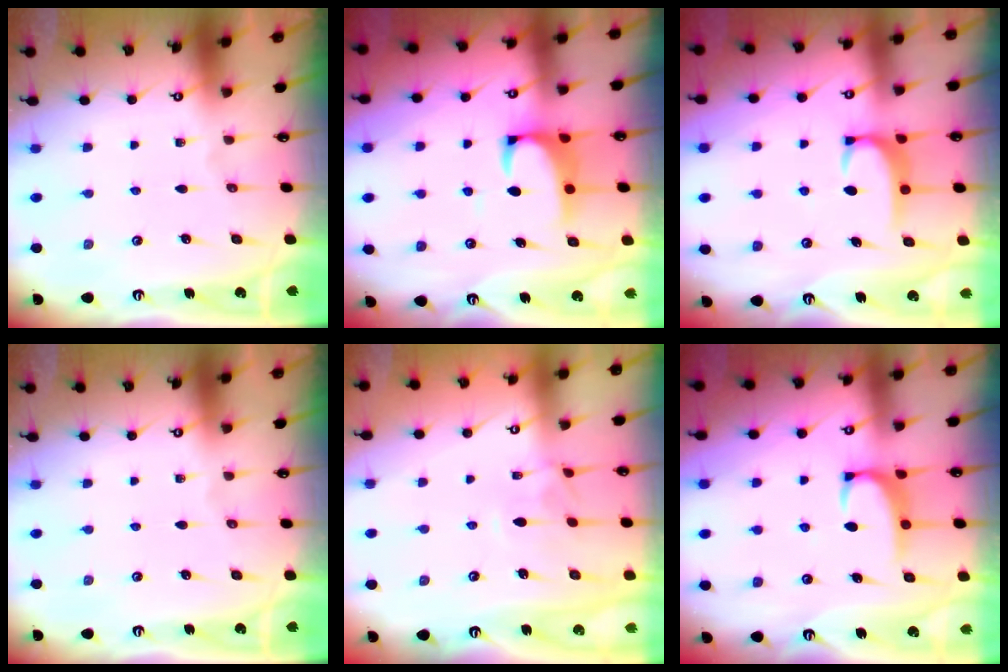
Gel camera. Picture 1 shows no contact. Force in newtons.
{"total": 2.3, "press": 2.1, "slide": 0.9}
{"total": 2.6, "press": 2.6, "slide": 0.4}
{"total": 0.0}
{"total": 2.6, "press": 2.5, "slide": 0.6}
{"total": 2.3, "press": 2.2, "slide": 0.6}